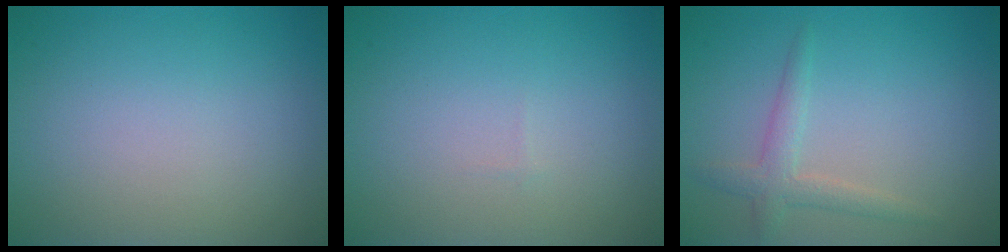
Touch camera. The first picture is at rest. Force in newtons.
{"total": 0.0}
{"total": 2.1, "press": 2.1, "slide": 0.1}